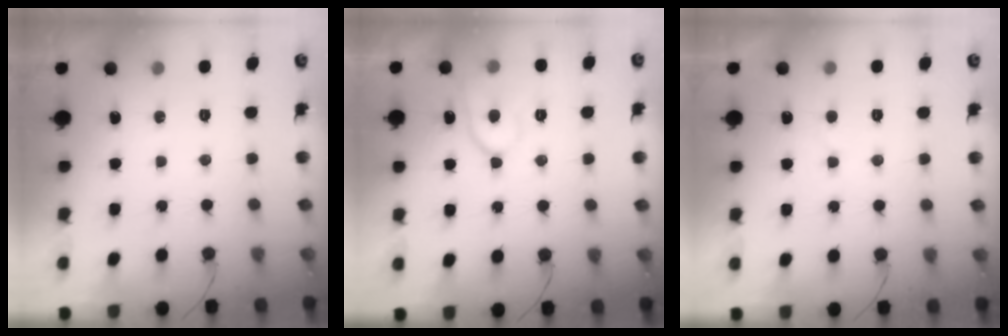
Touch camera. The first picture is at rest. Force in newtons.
{"total": 10.1, "press": 10.1, "slide": 1.3}
{"total": 2.2, "press": 2.2, "slide": 0.2}